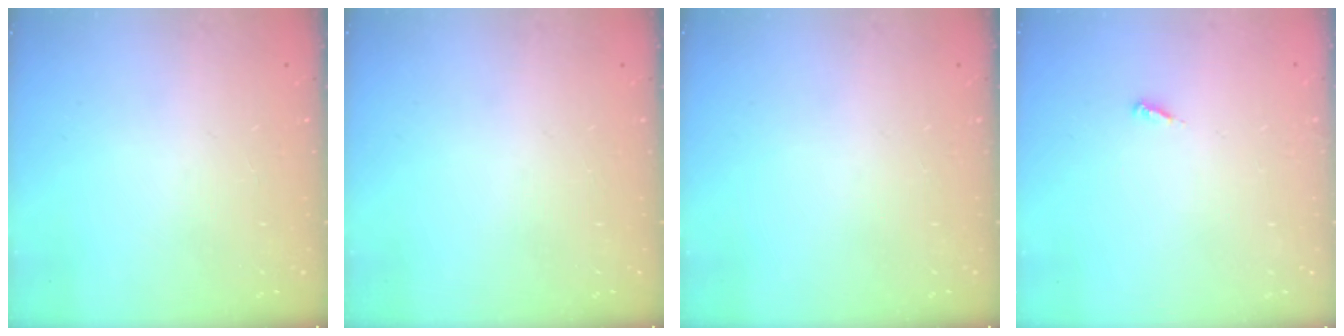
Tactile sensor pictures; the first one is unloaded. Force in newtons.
{"total": 0.0}
{"total": 0.0}
{"total": 2.1, "press": 2.1, "slide": 0.1}